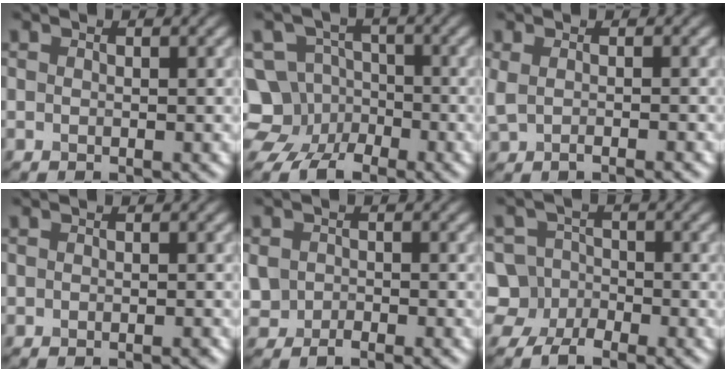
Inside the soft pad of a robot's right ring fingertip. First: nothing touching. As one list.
[{"total": 6.8, "force": [-2.8, 5.7, 2.5], "torque": [-0.017, 0.006, -0.079]}, {"total": 2.0, "force": [-0.6, 0.7, 1.8], "torque": [-0.036, -0.010, -0.010]}, {"total": 0.6, "force": [-0.5, 0.1, 0.4], "torque": [-0.003, 0.000, -0.006]}, {"total": 2.3, "force": [-1.1, 1.7, 1.1], "torque": [-0.019, -0.005, -0.024]}, {"total": 5.3, "force": [-3.1, 3.9, 1.9], "torque": [-0.001, 0.001, -0.073]}]